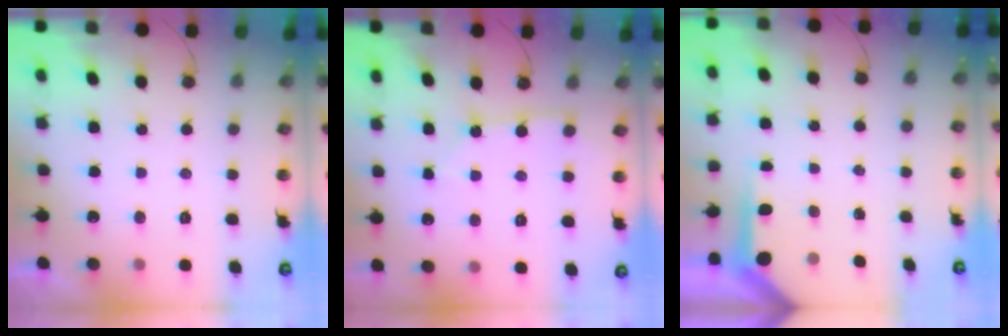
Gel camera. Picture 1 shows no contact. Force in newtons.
{"total": 3.0, "press": 3.0, "slide": 0.4}
{"total": 3.9, "press": 3.8, "slide": 0.4}